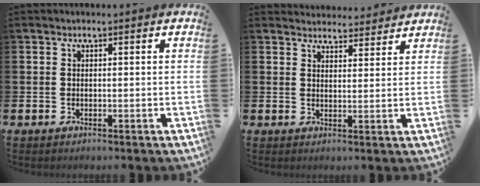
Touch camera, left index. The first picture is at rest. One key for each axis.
{"total": 3.8, "fx": 3.7, "fy": 0.7, "fz": -0.3, "tx": -0.002, "ty": -0.020, "tz": 0.068}